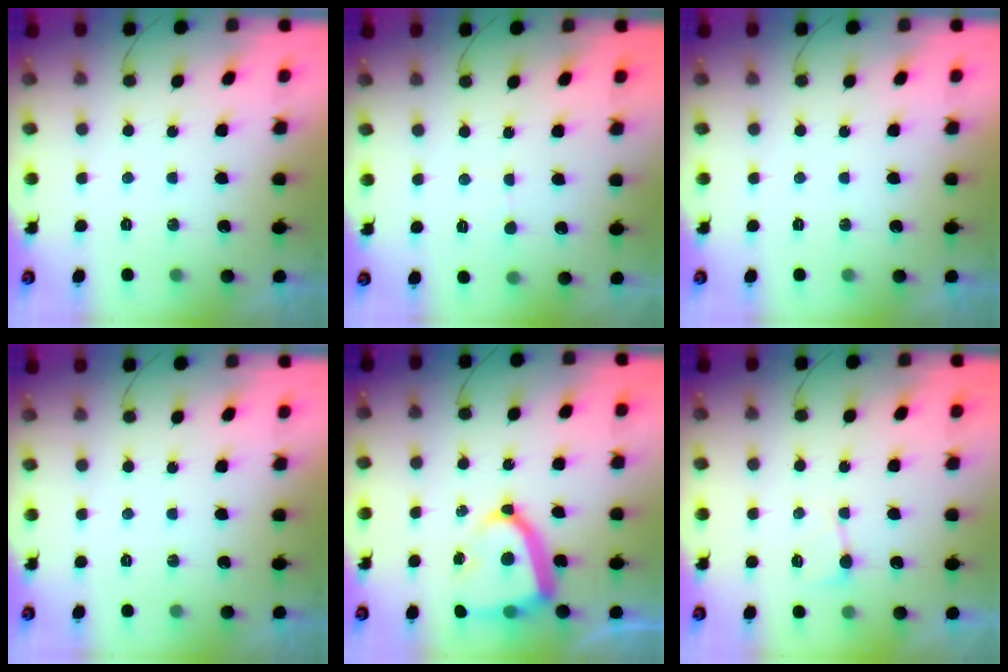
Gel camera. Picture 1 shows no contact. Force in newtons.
{"total": 2.9, "press": 2.9, "slide": 0.3}
{"total": 0.0}
{"total": 0.0}
{"total": 14.9, "press": 14.8, "slide": 1.7}
{"total": 3.6, "press": 3.6, "slide": 0.5}